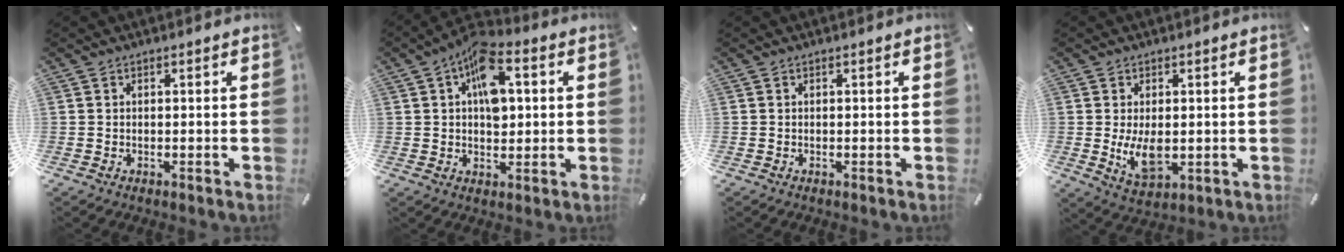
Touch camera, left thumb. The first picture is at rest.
{"total": 11.2, "force": [3.2, 6.9, 8.3], "torque": [-0.112, -0.007, 0.055]}
{"total": 0.0}
{"total": 7.7, "force": [-0.1, 4.5, 6.3], "torque": [-0.127, -0.009, -0.003]}